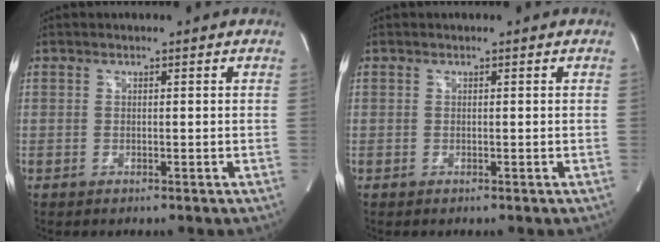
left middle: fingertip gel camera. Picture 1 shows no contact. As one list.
[{"total": 0.0}]